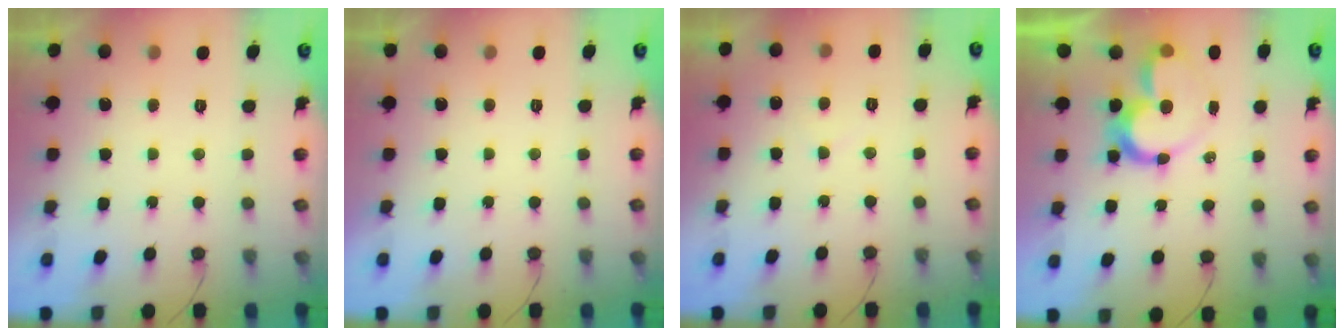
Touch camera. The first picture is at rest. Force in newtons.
{"total": 1.8, "press": 1.8, "slide": 0.0}
{"total": 3.6, "press": 3.6, "slide": 0.3}
{"total": 11.3, "press": 11.3, "slide": 1.1}